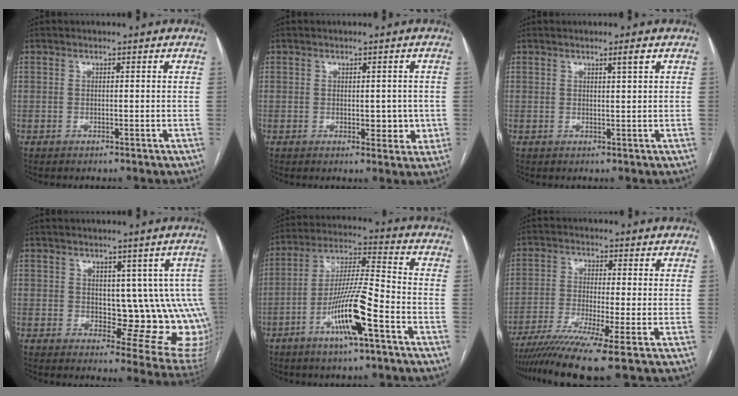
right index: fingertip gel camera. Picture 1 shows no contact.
{"total": 4.0, "force": [-0.4, 2.3, 3.3], "torque": [-0.033, 0.003, 0.002]}
{"total": 1.4, "force": [0.8, -0.5, 1.1], "torque": [-0.019, -0.004, 0.014]}
{"total": 12.2, "force": [1.2, 5.9, 10.7], "torque": [-0.103, 0.002, 0.025]}
{"total": 12.6, "force": [-5.7, 0.7, 11.2], "torque": [-0.214, -0.001, -0.105]}
{"total": 9.9, "force": [-7.4, -2.0, 6.3], "torque": [-0.101, -0.026, -0.121]}